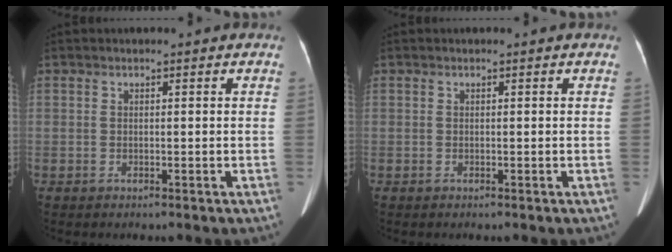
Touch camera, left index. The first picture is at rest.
{"total": 0.0}